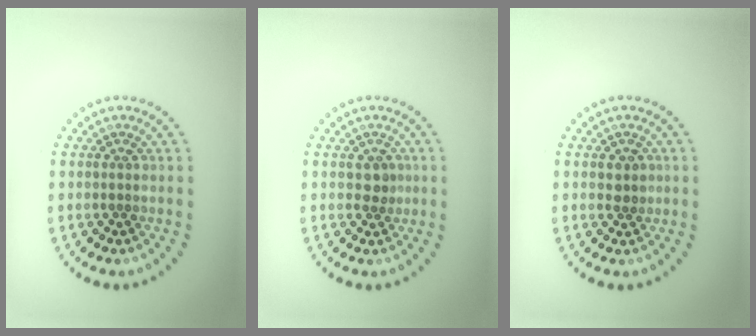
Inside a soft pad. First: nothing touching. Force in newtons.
{"total": 1.4, "press": 1.2, "slide": 0.6}
{"total": 1.4, "press": 1.3, "slide": 0.4}